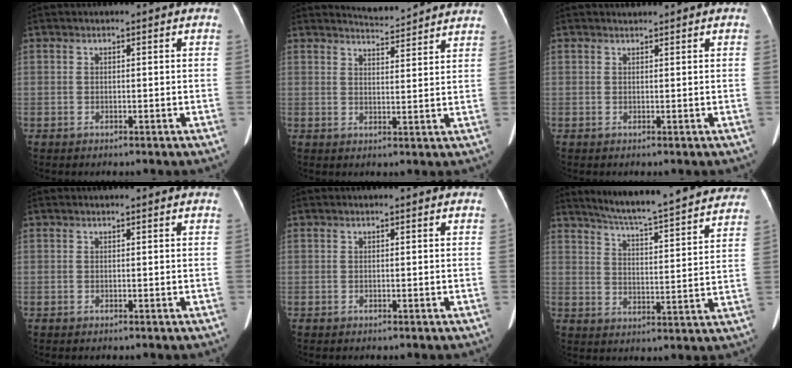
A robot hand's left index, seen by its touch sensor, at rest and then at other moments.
{"total": 6.5, "force": [6.5, -0.3, 0.4], "torque": [-0.018, 0.005, 0.079]}
{"total": 0.5, "force": [0.5, 0.0, -0.1], "torque": [-0.008, 0.003, 0.010]}
{"total": 0.6, "force": [0.6, 0.0, 0.2], "torque": [-0.006, 0.005, 0.005]}
{"total": 0.0}
{"total": 23.8, "force": [21.7, 1.9, 9.6], "torque": [-0.149, -0.032, 0.278]}